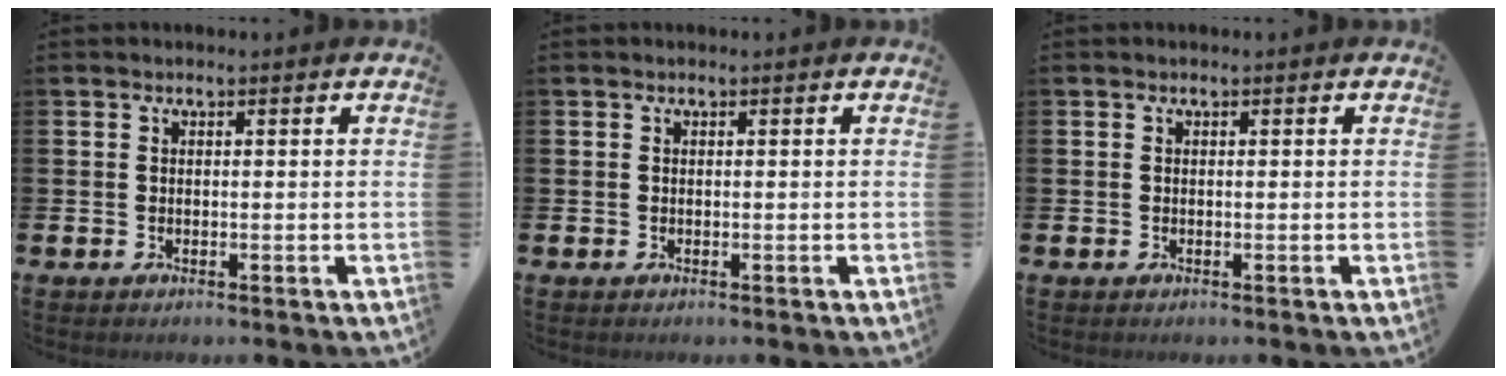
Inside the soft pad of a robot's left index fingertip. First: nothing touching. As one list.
[{"total": 0.0}, {"total": 0.0}]